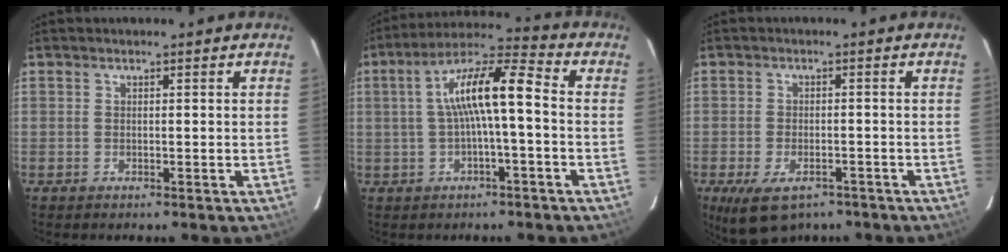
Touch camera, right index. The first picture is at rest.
{"total": 10.9, "force": [-0.3, 1.8, 10.8], "torque": [-0.199, 0.028, -0.006]}
{"total": 8.2, "force": [-5.3, 4.1, 4.8], "torque": [-0.100, -0.023, -0.082]}